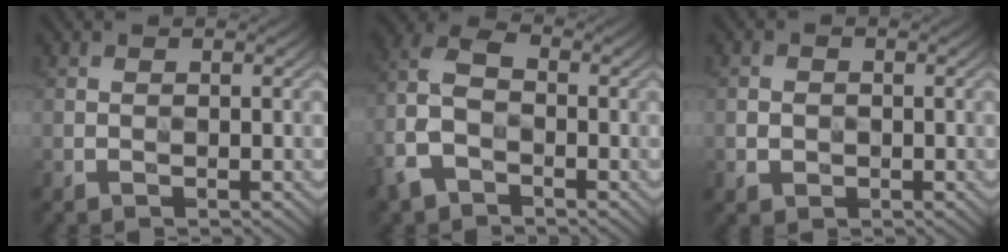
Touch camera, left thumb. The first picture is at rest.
{"total": 7.7, "force": [-3.6, 4.6, 5.0], "torque": [-0.132, 0.001, -0.086]}
{"total": 1.6, "force": [-0.4, 1.4, 0.6], "torque": [-0.010, -0.006, -0.008]}